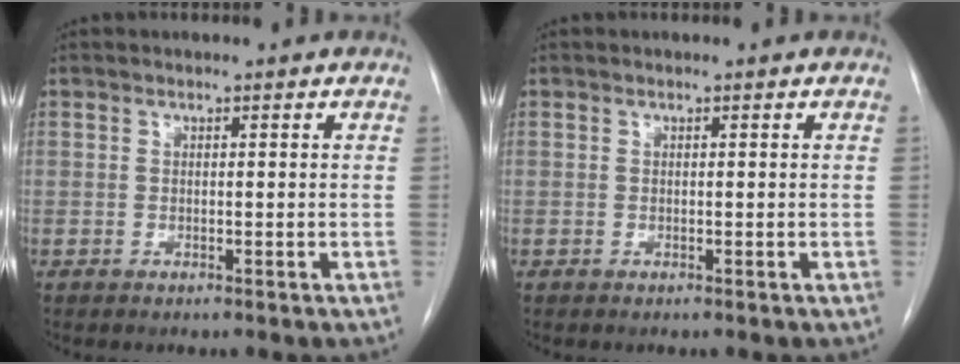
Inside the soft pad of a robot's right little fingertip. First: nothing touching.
{"total": 0.0}